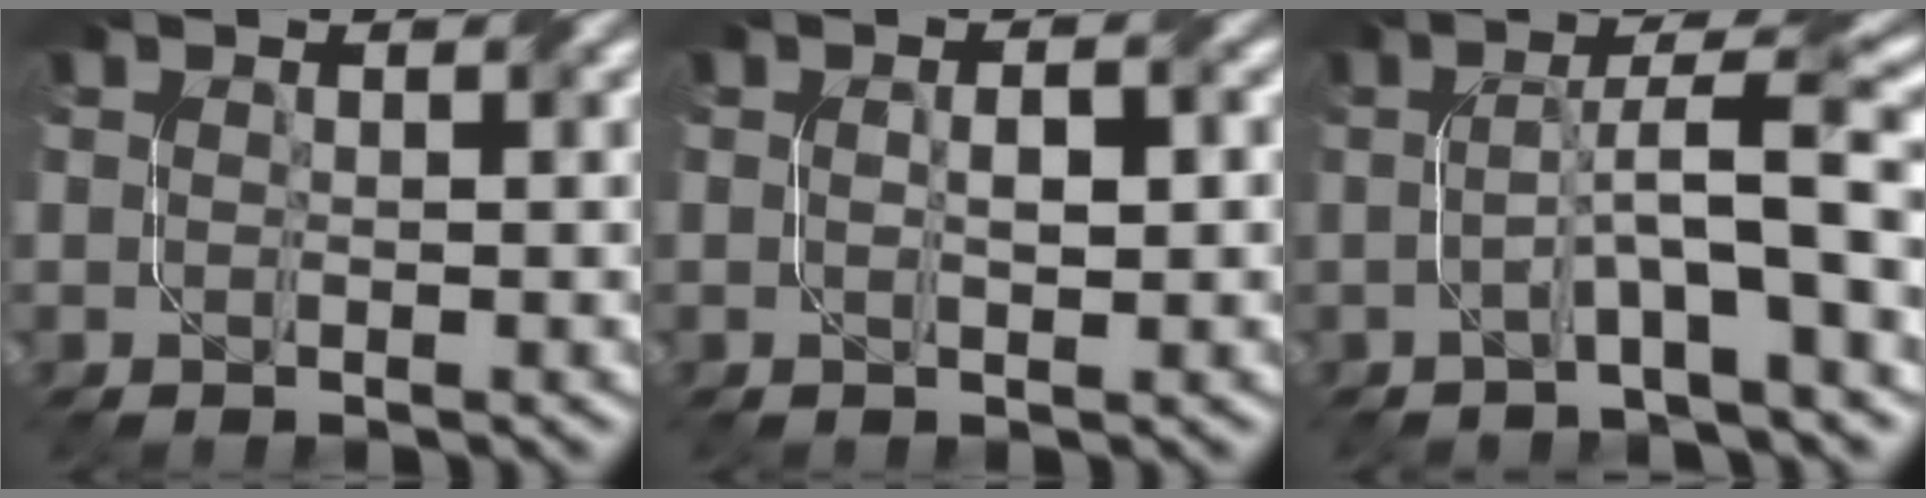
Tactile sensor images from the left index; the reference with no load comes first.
{"total": 1.8, "force": [0.0, 0.6, 1.7], "torque": [-0.029, 0.003, 0.003]}
{"total": 5.9, "force": [-0.7, 0.6, 5.8], "torque": [-0.101, 0.022, -0.020]}